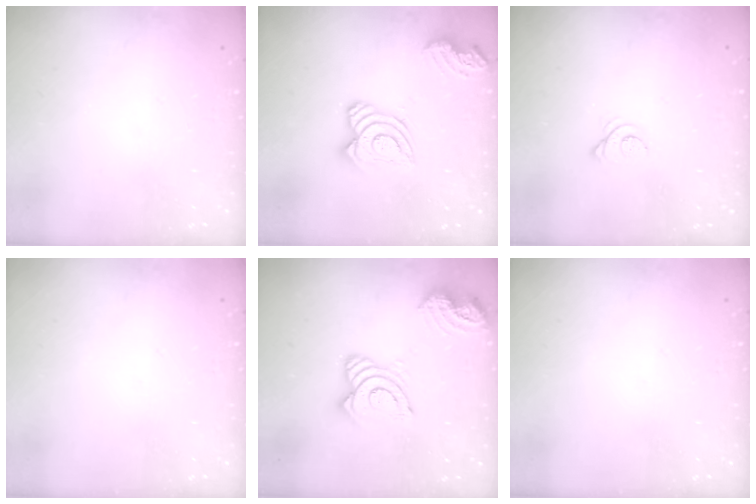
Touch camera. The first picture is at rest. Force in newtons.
{"total": 16.1, "press": 16.1, "slide": 1.5}
{"total": 3.3, "press": 3.2, "slide": 0.4}
{"total": 0.0}
{"total": 17.1, "press": 17.0, "slide": 1.9}
{"total": 0.0}